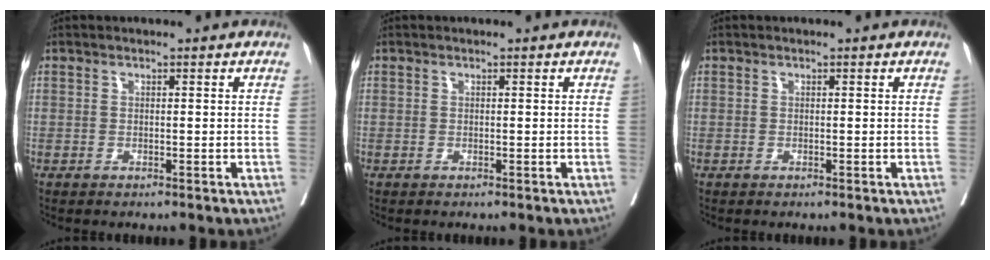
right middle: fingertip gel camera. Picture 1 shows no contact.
{"total": 0.0}
{"total": 0.0}